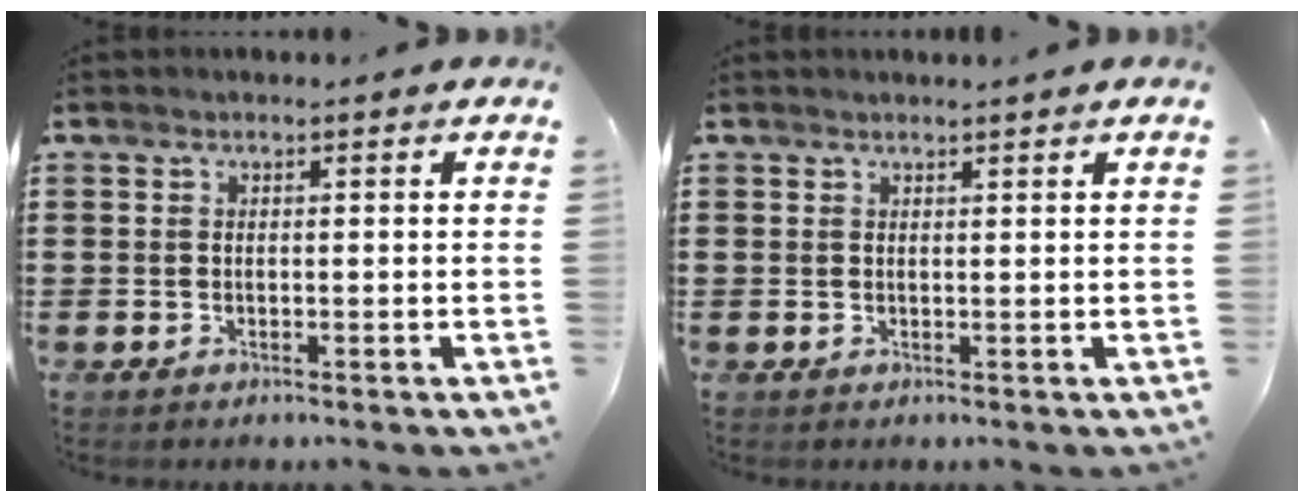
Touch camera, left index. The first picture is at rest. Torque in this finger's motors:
{"motor_torque": [0.12, 0.07, 0.03, -0.01]}